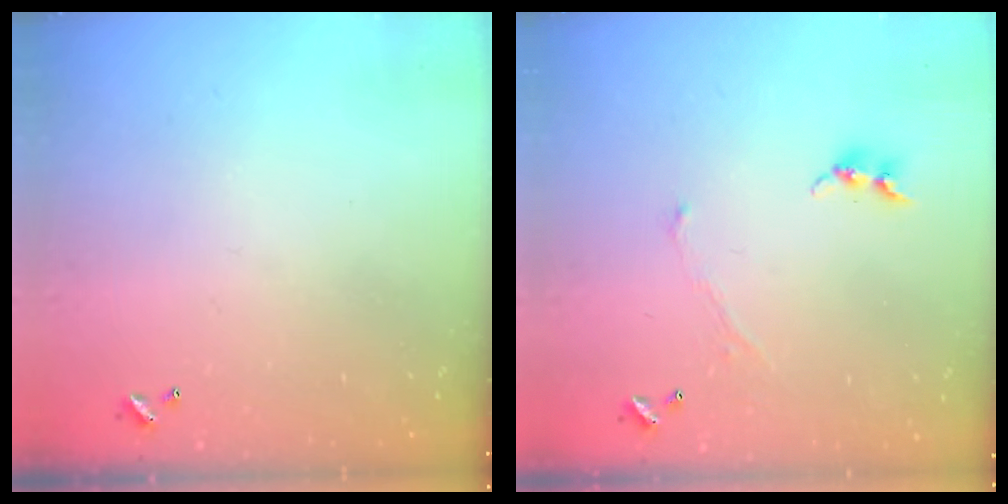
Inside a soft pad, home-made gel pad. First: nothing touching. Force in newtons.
{"total": 0.8, "press": 0.7, "slide": 0.3}